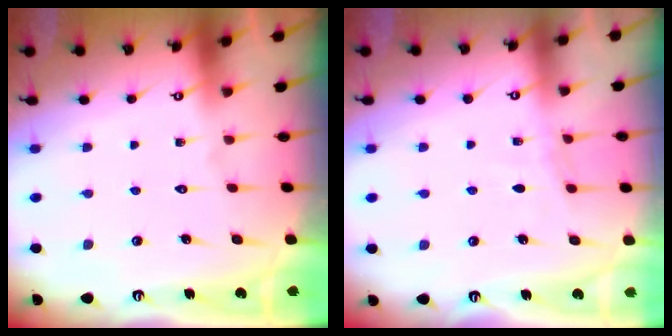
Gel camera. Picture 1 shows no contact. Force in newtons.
{"total": 3.8, "press": 3.7, "slide": 0.5}